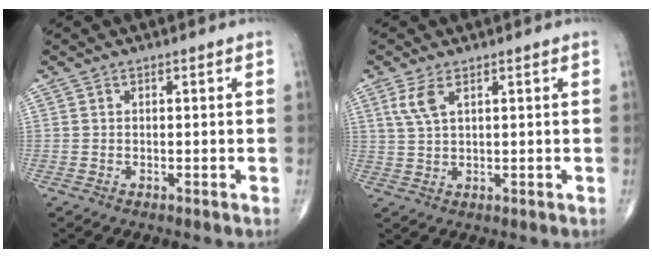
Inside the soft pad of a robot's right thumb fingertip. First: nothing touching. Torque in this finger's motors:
{"motor_torque": [-0.21, 0.22, 0.15, -0.02, 0.01]}